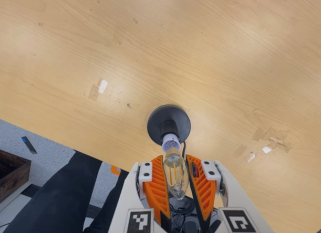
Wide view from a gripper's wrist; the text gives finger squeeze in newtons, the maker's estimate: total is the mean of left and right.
{"total": 14.1, "left": 15.1, "right": 13.1}